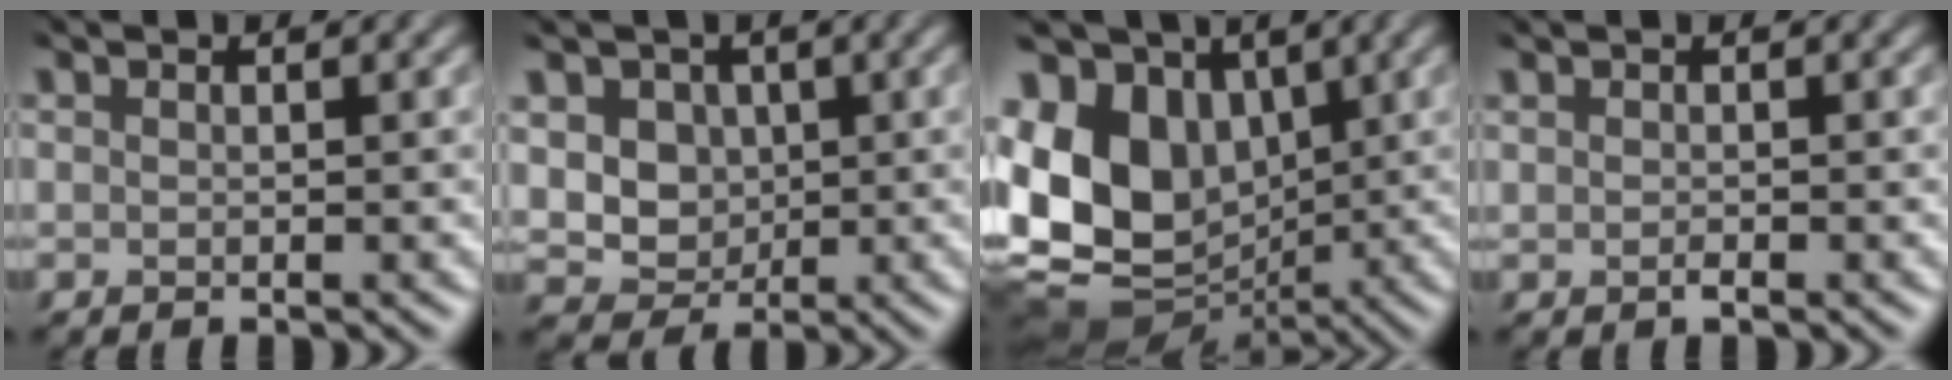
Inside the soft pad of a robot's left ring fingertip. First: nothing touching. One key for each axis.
{"total": 5.7, "fx": 0.4, "fy": 4.9, "fz": 2.8, "tx": -0.056, "ty": 0.000, "tz": 0.005}
{"total": 13.5, "fx": -0.6, "fy": 10.6, "fz": 8.4, "tx": -0.195, "ty": -0.011, "tz": 0.008}
{"total": 0.5, "fx": -0.1, "fy": 0.2, "fz": 0.5, "tx": -0.011, "ty": -0.004, "tz": 0.001}